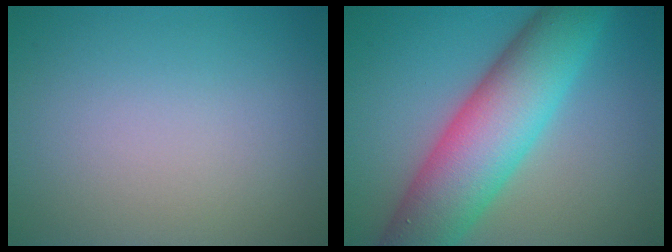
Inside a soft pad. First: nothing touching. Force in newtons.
{"total": 10.7, "press": 10.7, "slide": 0.2}